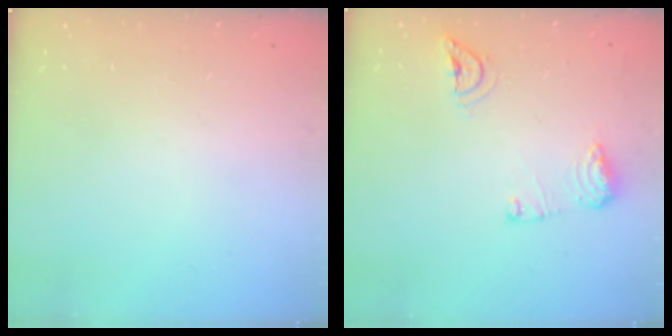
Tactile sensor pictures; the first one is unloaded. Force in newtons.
{"total": 9.7, "press": 9.7, "slide": 0.3}